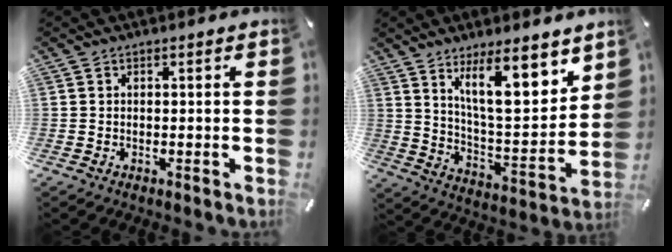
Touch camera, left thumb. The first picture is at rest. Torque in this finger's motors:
{"motor_torque": [2.93, 2.09, 1.55, -1.22, 0.54]}